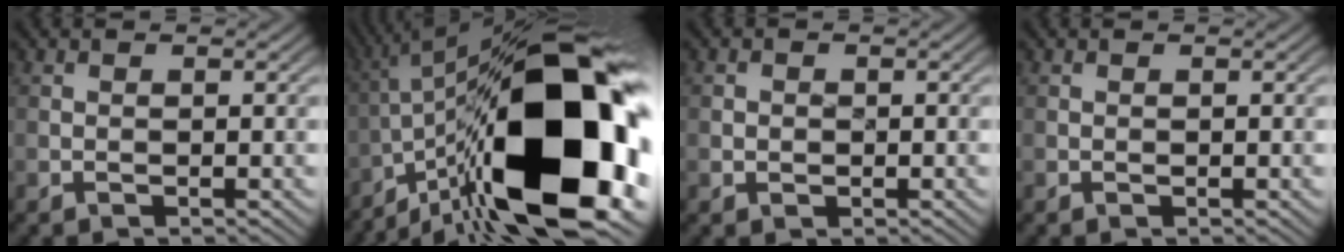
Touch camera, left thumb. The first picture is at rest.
{"total": 22.6, "force": [-8.1, 8.9, 19.2], "torque": [-0.316, 0.011, -0.138]}
{"total": 1.2, "force": [-0.1, 1.1, 0.4], "torque": [-0.005, -0.005, -0.003]}
{"total": 0.0}